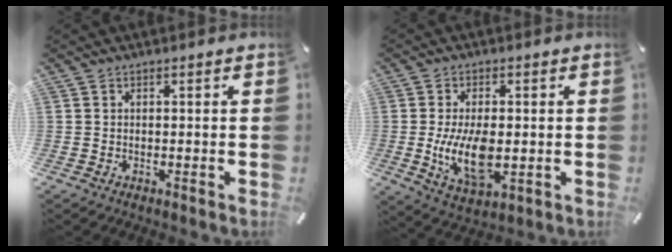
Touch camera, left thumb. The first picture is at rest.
{"total": 11.4, "force": [-1.0, 5.9, 9.7], "torque": [-0.199, -0.019, -0.017]}